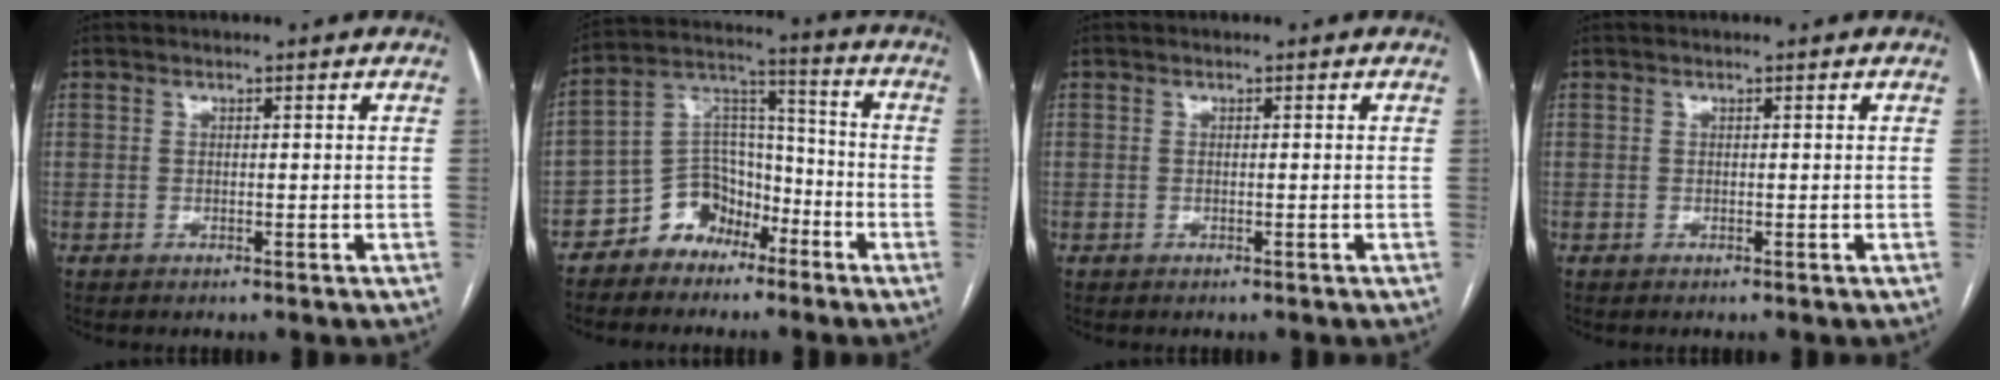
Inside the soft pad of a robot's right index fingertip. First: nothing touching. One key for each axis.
{"total": 9.4, "fx": -6.2, "fy": 6.6, "fz": 2.5, "tx": -0.047, "ty": 0.049, "tz": -0.111}
{"total": 0.0}
{"total": 0.0}